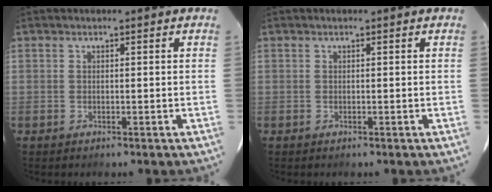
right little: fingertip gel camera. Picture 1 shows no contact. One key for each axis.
{"total": 0.0}